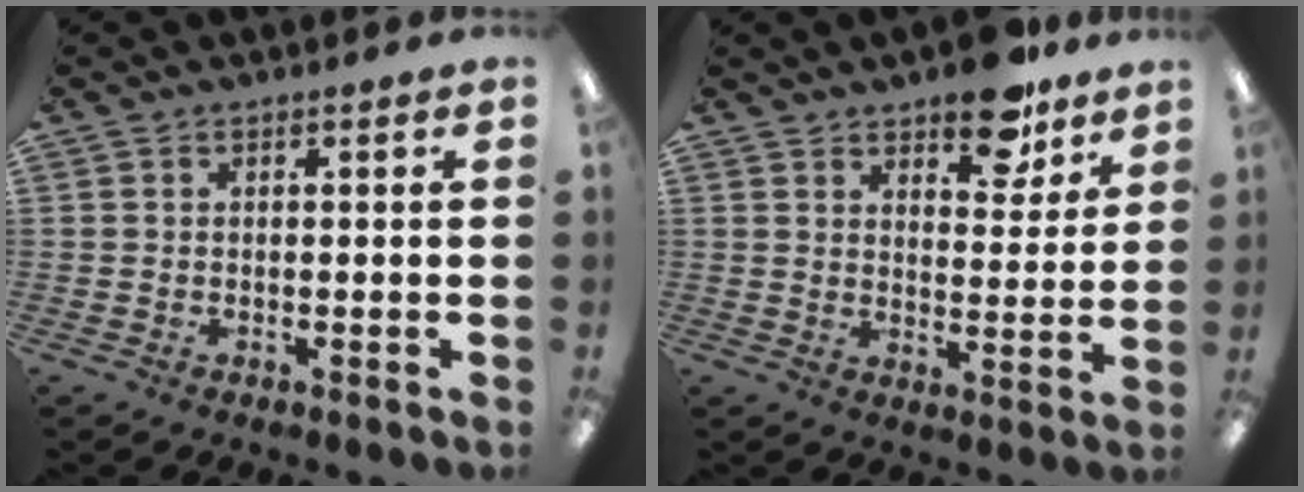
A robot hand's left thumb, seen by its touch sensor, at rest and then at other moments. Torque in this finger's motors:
{"motor_torque": [1.30, 0.55, 1.25, -0.64, 0.02]}